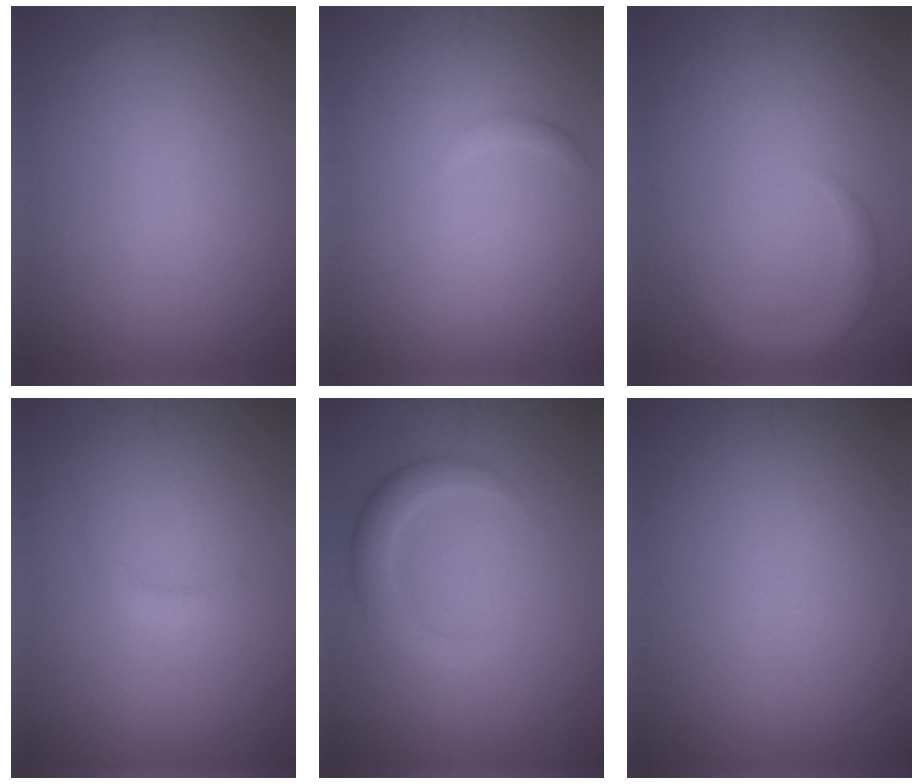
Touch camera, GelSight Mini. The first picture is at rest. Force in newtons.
{"total": 0.5, "press": 0.5, "slide": 0.0}
{"total": 2.4, "press": 2.4, "slide": 0.4}
{"total": 0.7, "press": 0.7, "slide": 0.0}
{"total": 2.8, "press": 2.8, "slide": 0.2}
{"total": 0.0}